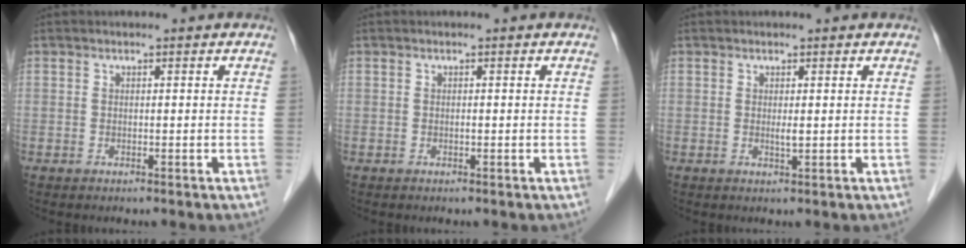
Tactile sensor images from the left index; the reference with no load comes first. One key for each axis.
{"total": 0.0}
{"total": 1.0, "fx": 0.2, "fy": 0.2, "fz": 0.9, "tx": -0.022, "ty": -0.003, "tz": 0.003}